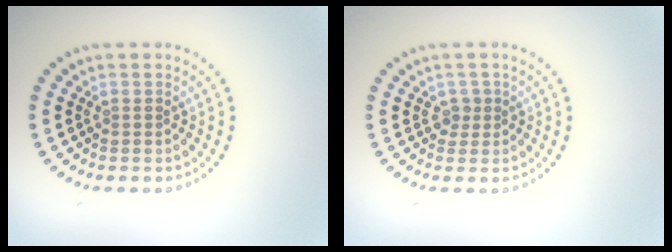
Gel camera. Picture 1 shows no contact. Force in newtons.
{"total": 1.2, "press": 1.0, "slide": 0.7}